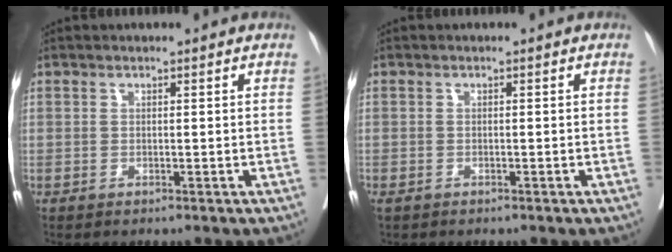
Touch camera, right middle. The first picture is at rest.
{"total": 1.6, "force": [-1.1, 0.2, 1.2], "torque": [-0.024, 0.003, -0.008]}